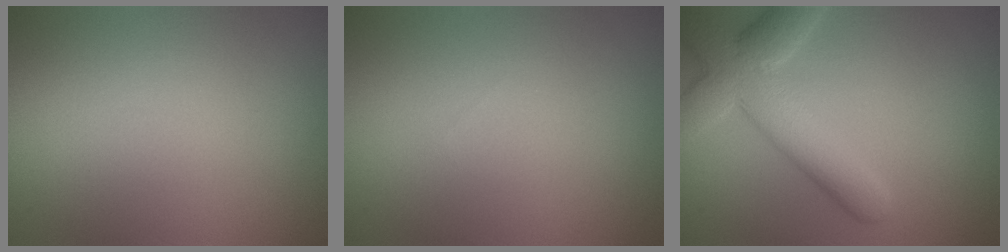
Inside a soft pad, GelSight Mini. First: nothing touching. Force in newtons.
{"total": 0.0}
{"total": 6.5, "press": 6.5, "slide": 0.4}